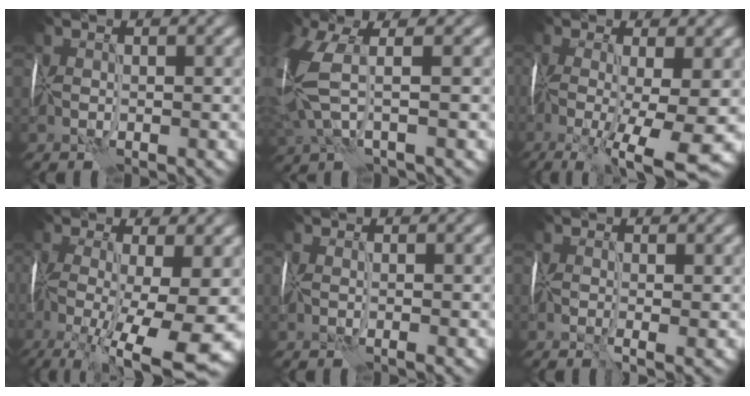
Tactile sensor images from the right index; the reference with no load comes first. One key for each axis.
{"total": 4.9, "fx": 1.2, "fy": 2.0, "fz": 4.3, "tx": -0.138, "ty": 0.000, "tz": 0.012}
{"total": 10.8, "fx": -4.5, "fy": 3.0, "fz": 9.4, "tx": -0.191, "ty": -0.016, "tz": -0.073}
{"total": 12.7, "fx": -4.7, "fy": 4.1, "fz": 11.1, "tx": -0.221, "ty": -0.013, "tz": -0.076}
{"total": 1.3, "fx": -0.3, "fy": 0.4, "fz": 1.2, "tx": -0.013, "ty": -0.001, "tz": -0.004}
{"total": 1.7, "fx": -0.5, "fy": 0.4, "fz": 1.6, "tx": -0.034, "ty": -0.006, "tz": -0.014}